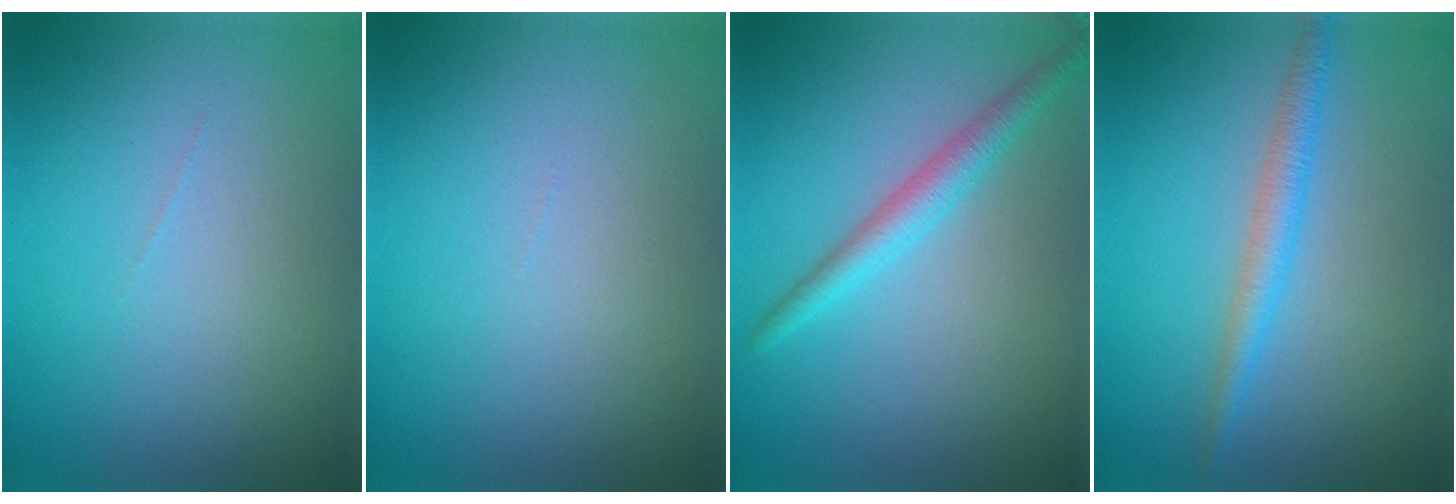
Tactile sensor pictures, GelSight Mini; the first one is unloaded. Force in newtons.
{"total": 0.0}
{"total": 2.5, "press": 2.5, "slide": 0.1}
{"total": 2.3, "press": 2.3, "slide": 0.1}